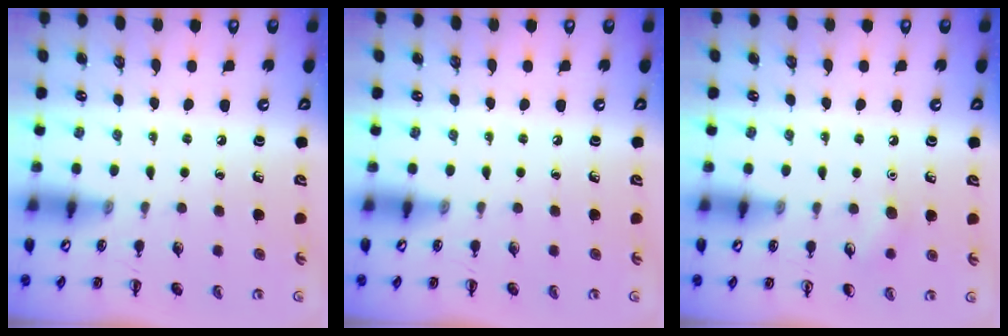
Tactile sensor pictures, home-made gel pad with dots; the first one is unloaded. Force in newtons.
{"total": 0.0}
{"total": 5.2, "press": 5.0, "slide": 1.5}